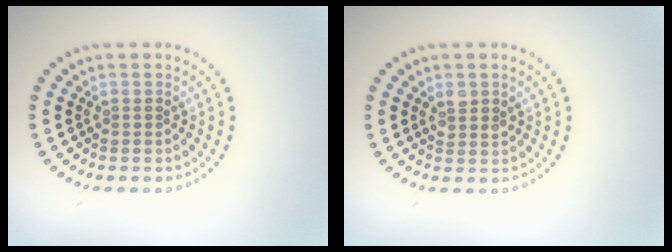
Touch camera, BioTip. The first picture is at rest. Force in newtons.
{"total": 1.4, "press": 1.3, "slide": 0.5}